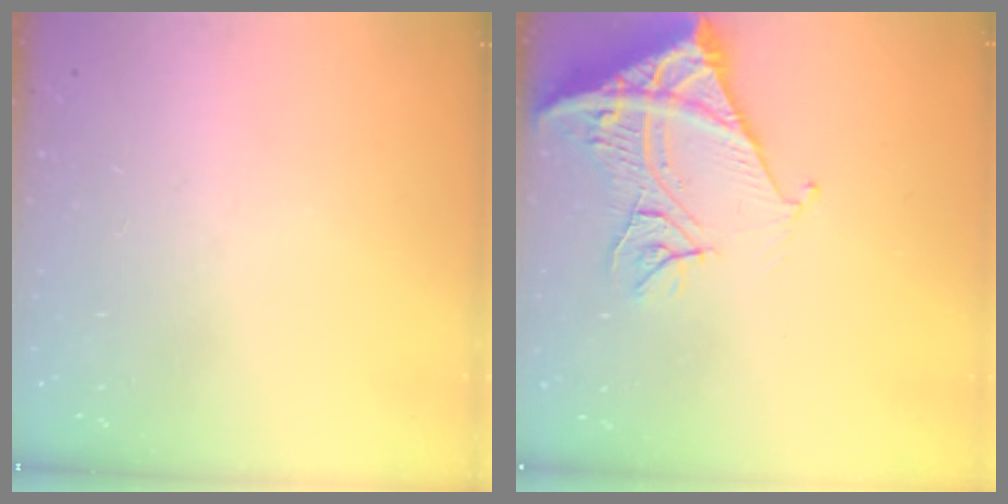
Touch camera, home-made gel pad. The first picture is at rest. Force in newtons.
{"total": 14.2, "press": 14.1, "slide": 1.5}